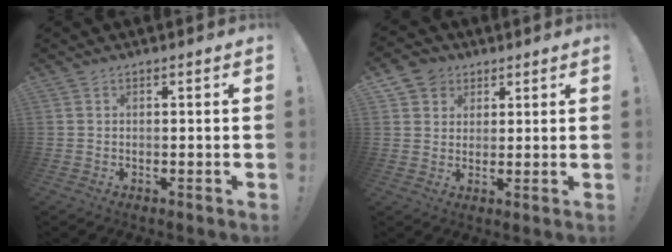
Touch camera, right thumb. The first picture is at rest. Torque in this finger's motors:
{"motor_torque": [0.13, 0.24, 0.15, 0.11, 0.13]}